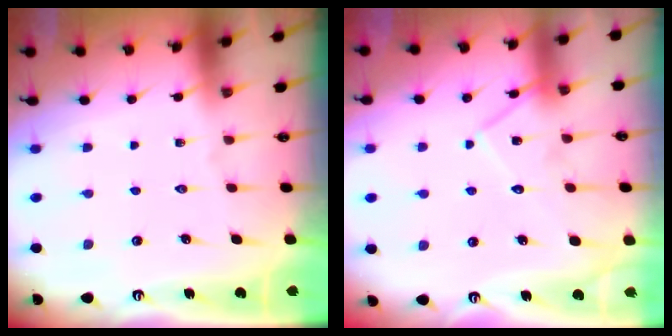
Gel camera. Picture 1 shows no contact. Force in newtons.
{"total": 12.9, "press": 12.9, "slide": 0.9}